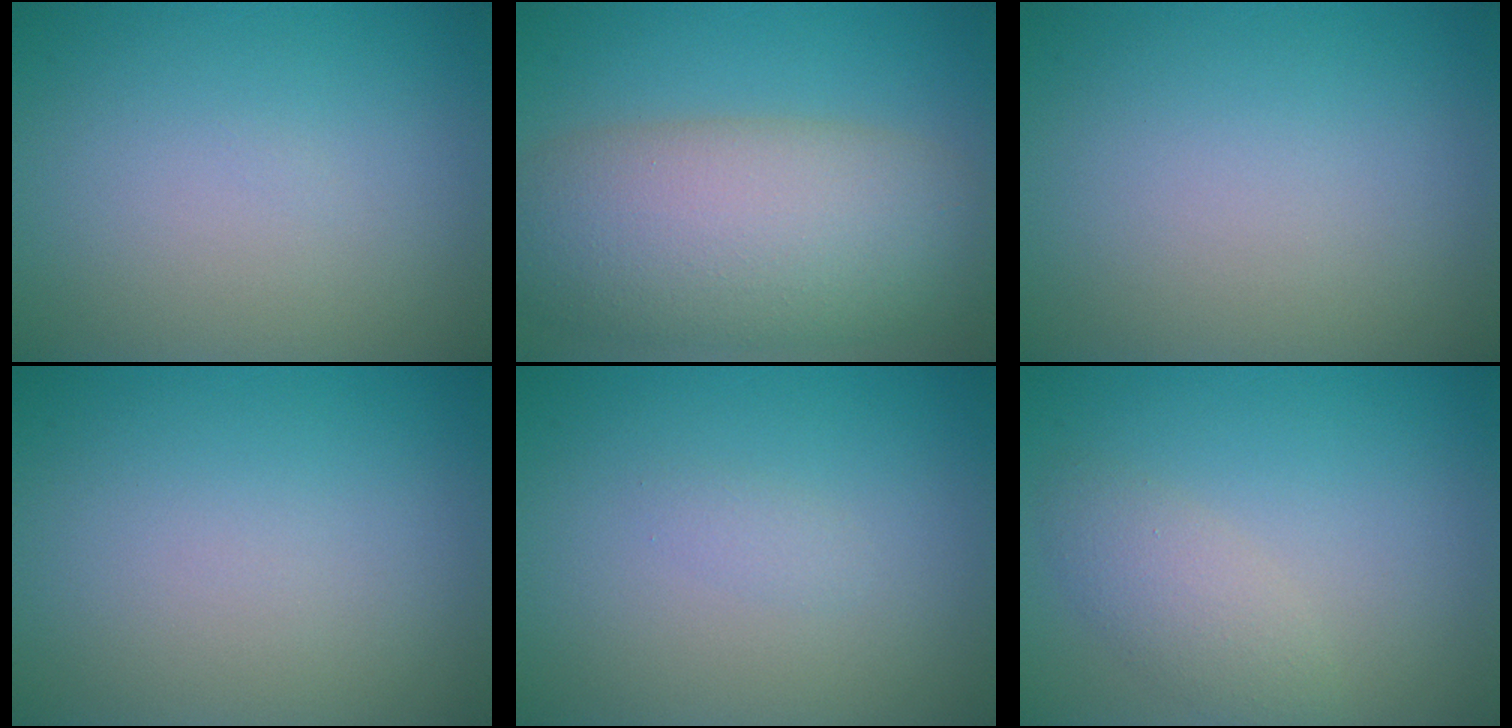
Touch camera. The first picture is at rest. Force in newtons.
{"total": 10.1, "press": 10.1, "slide": 0.6}
{"total": 0.0}
{"total": 0.0}
{"total": 0.8, "press": 0.8, "slide": 0.1}
{"total": 3.4, "press": 3.4, "slide": 0.2}